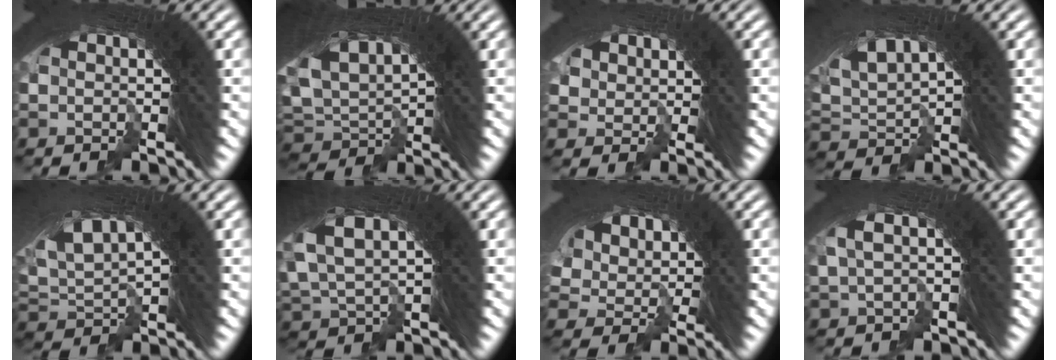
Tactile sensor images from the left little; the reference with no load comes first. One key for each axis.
{"total": 11.2, "fx": 0.9, "fy": 7.9, "fz": 7.9, "tx": -0.181, "ty": -0.026, "tz": 0.024}
{"total": 2.8, "fx": -2.1, "fy": 1.5, "fz": -1.0, "tx": -0.017, "ty": -0.036, "tz": -0.016}
{"total": 8.9, "fx": 0.8, "fy": 5.9, "fz": 6.5, "tx": -0.154, "ty": -0.011, "tz": 0.017}
{"total": 10.6, "fx": 1.2, "fy": 7.0, "fz": 7.9, "tx": -0.172, "ty": -0.005, "tz": 0.020}
{"total": 11.2, "fx": 1.7, "fy": 7.9, "fz": 7.8, "tx": -0.177, "ty": 0.002, "tz": 0.018}
{"total": 5.4, "fx": -2.4, "fy": 4.4, "fz": 2.1, "tx": -0.096, "ty": -0.036, "tz": -0.023}
{"total": 3.8, "fx": 0.0, "fy": 2.9, "fz": 2.4, "tx": -0.057, "ty": 0.015, "tz": -0.011}